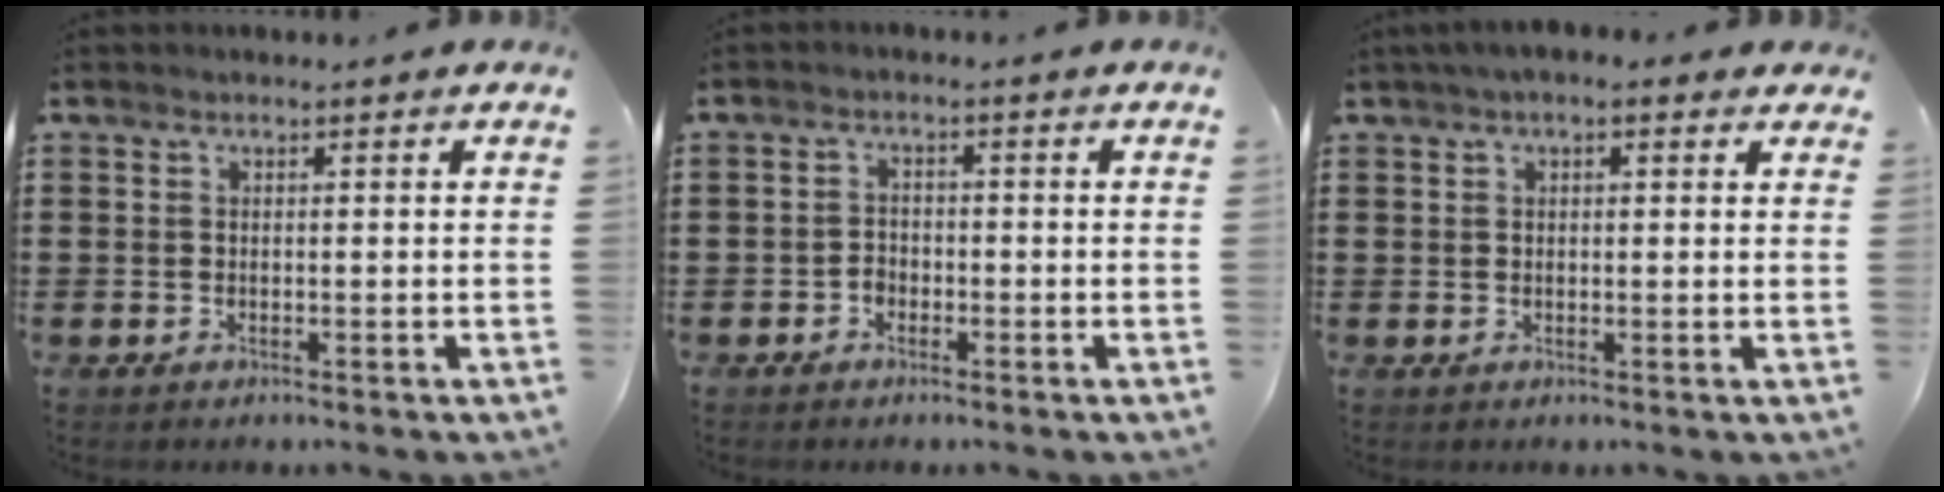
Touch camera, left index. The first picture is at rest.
{"total": 1.7, "force": [-1.3, 1.1, 0.3], "torque": [-0.012, 0.003, -0.029]}
{"total": 1.9, "force": [0.9, 0.9, 1.4], "torque": [-0.030, 0.008, 0.015]}